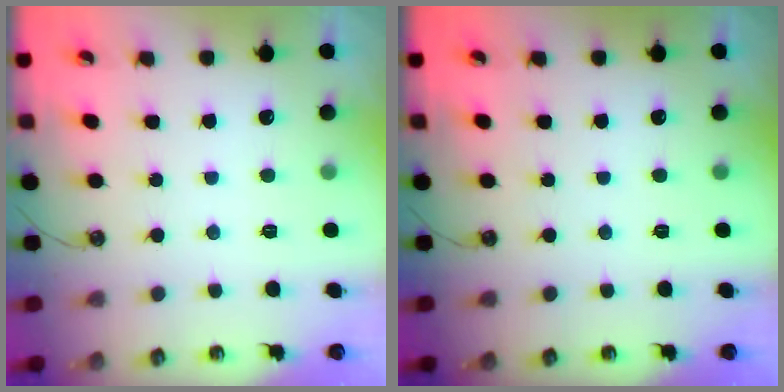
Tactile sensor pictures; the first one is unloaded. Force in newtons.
{"total": 0.0}